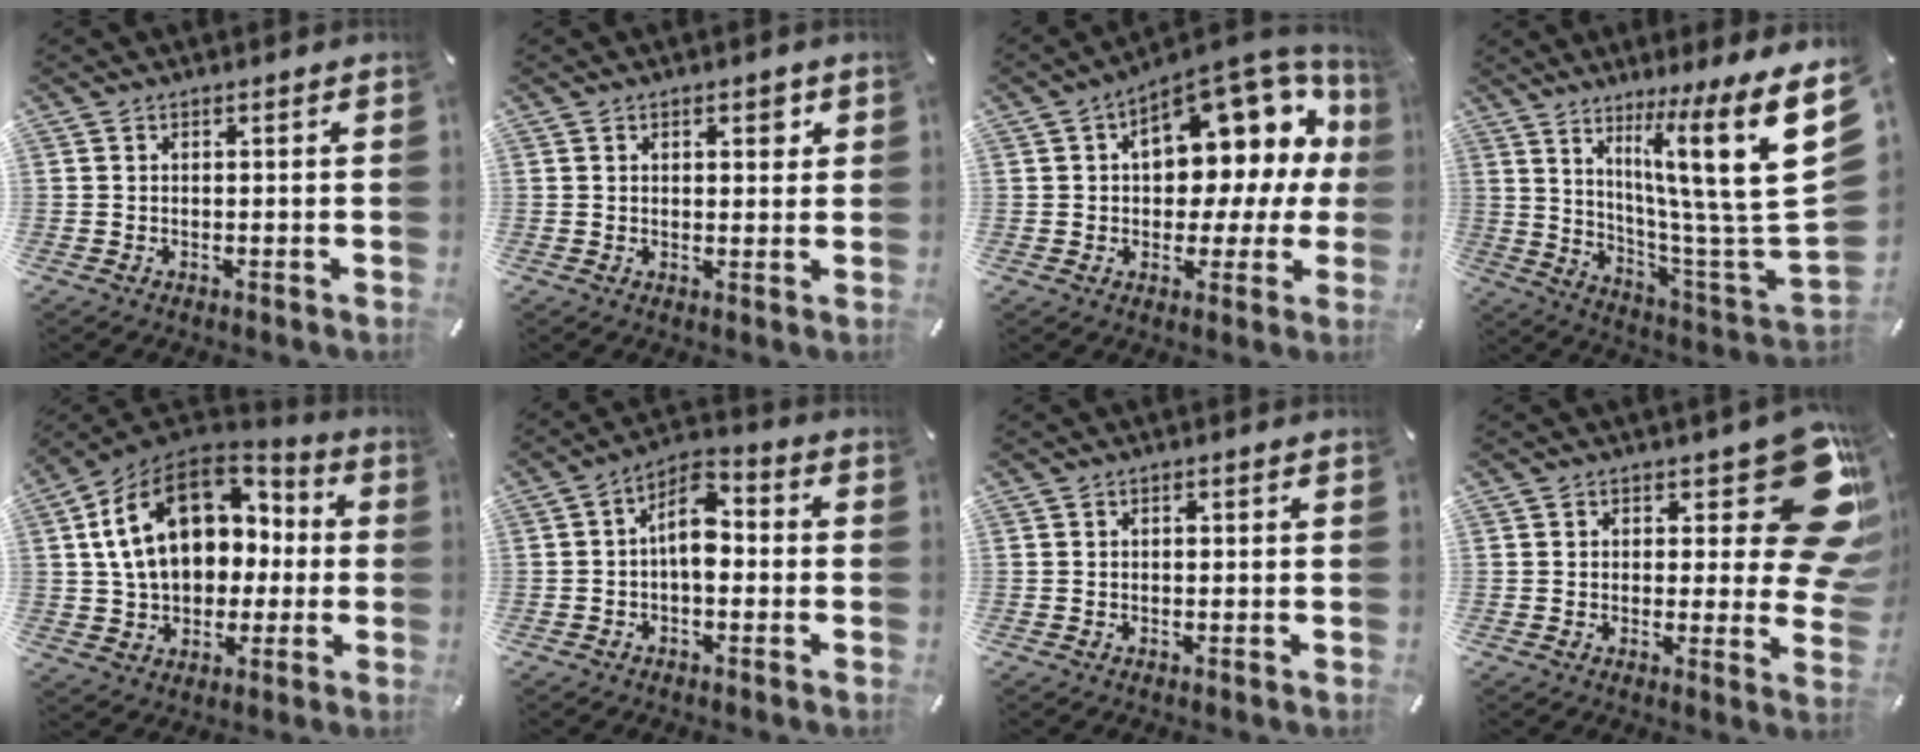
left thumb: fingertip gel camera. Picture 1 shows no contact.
{"total": 3.0, "force": [1.3, 1.8, 2.0], "torque": [-0.019, -0.003, 0.015]}
{"total": 16.1, "force": [6.8, 9.4, 11.3], "torque": [-0.135, -0.063, 0.113]}
{"total": 23.3, "force": [9.7, 3.7, 20.9], "torque": [-0.314, -0.089, 0.152]}
{"total": 20.2, "force": [3.9, 14.8, 13.2], "torque": [-0.243, 0.004, 0.072]}
{"total": 8.4, "force": [-0.8, 4.8, 6.8], "torque": [-0.120, 0.010, -0.015]}
{"total": 0.5, "force": [0.0, 0.4, 0.3], "torque": [-0.005, 0.001, -0.001]}
{"total": 16.8, "force": [7.4, 7.0, 13.3], "torque": [-0.159, -0.062, 0.126]}